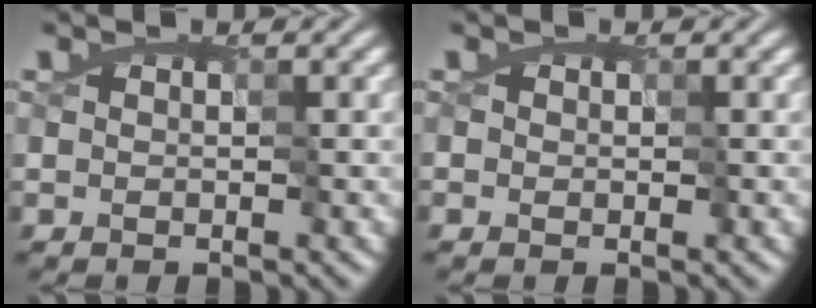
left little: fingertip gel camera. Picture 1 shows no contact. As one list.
[{"total": 1.1, "force": [0.5, 0.8, 0.4], "torque": [-0.011, 0.004, 0.011]}]